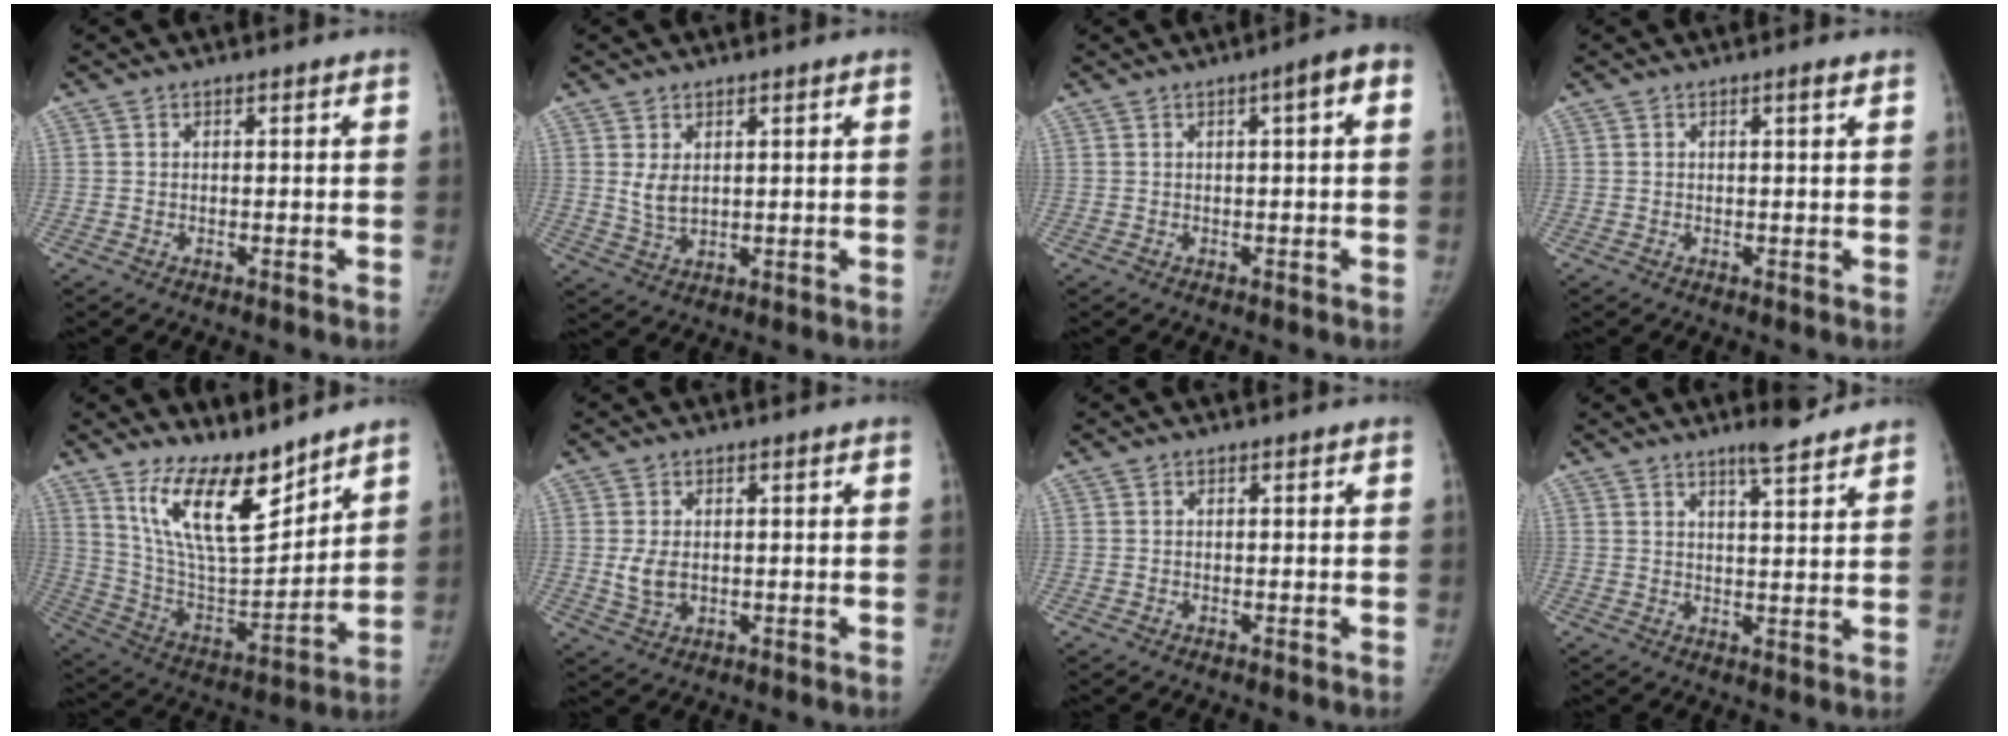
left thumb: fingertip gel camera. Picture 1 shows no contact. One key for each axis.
{"total": 4.8, "fx": 1.6, "fy": 2.9, "fz": 3.5, "tx": -0.055, "ty": -0.018, "tz": 0.041}
{"total": 4.4, "fx": 0.9, "fy": 0.8, "fz": 4.2, "tx": -0.058, "ty": 0.013, "tz": 0.007}
{"total": 1.2, "fx": 0.7, "fy": -0.1, "fz": 0.9, "tx": -0.015, "ty": -0.003, "tz": 0.010}
{"total": 16.7, "fx": 12.0, "fy": 5.7, "fz": 10.1, "tx": -0.136, "ty": -0.083, "tz": 0.230}
{"total": 4.2, "fx": 0.1, "fy": 2.9, "fz": 3.0, "tx": -0.053, "ty": -0.006, "tz": 0.008}
{"total": 0.0}
{"total": 6.3, "fx": 5.0, "fy": 0.9, "fz": 3.6, "tx": -0.048, "ty": -0.034, "tz": 0.074}